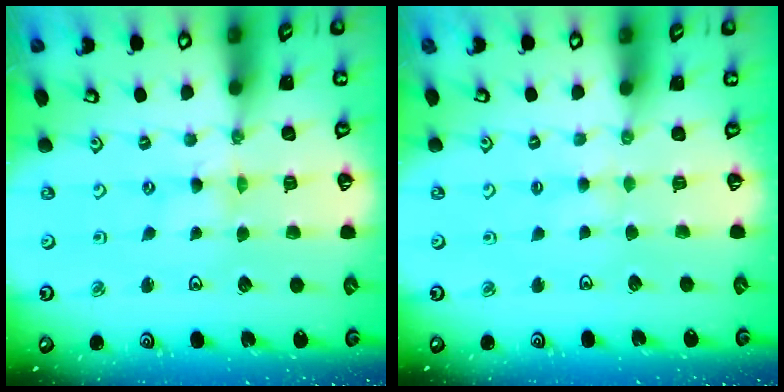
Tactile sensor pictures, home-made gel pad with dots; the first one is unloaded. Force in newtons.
{"total": 2.2, "press": 2.2, "slide": 0.4}